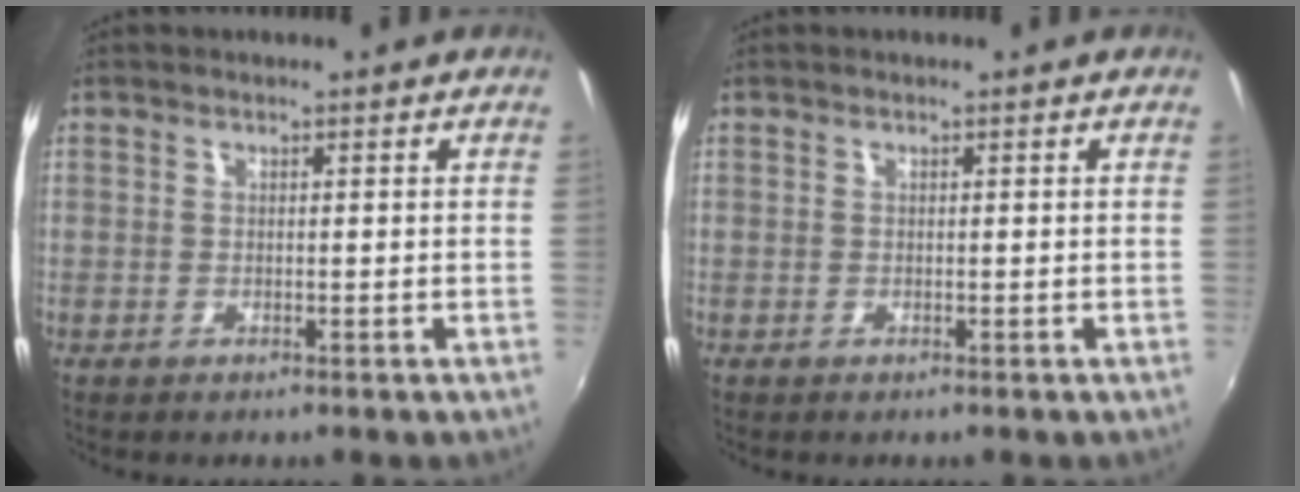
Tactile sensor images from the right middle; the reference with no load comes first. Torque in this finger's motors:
{"motor_torque": [0.00, 0.00, 0.00, 0.00]}